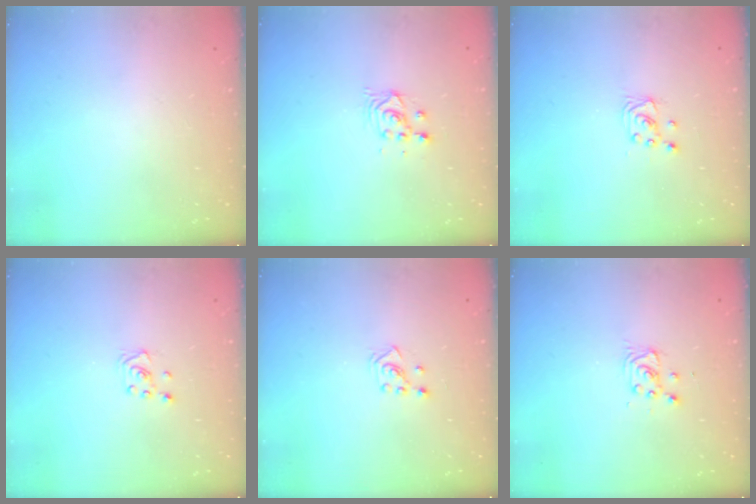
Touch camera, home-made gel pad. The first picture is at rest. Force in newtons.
{"total": 2.9, "press": 2.9, "slide": 0.1}
{"total": 2.5, "press": 2.5, "slide": 0.2}
{"total": 3.1, "press": 3.1, "slide": 0.3}
{"total": 2.3, "press": 2.2, "slide": 0.7}
{"total": 3.3, "press": 3.3, "slide": 0.4}